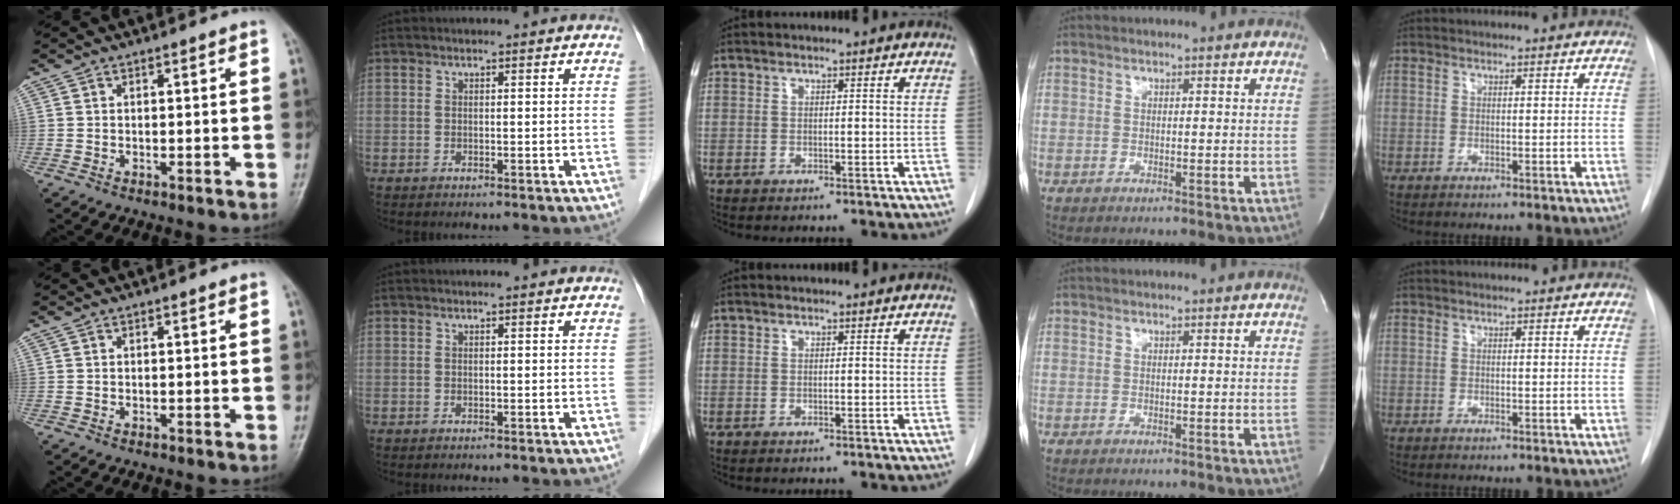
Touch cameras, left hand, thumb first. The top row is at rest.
{}